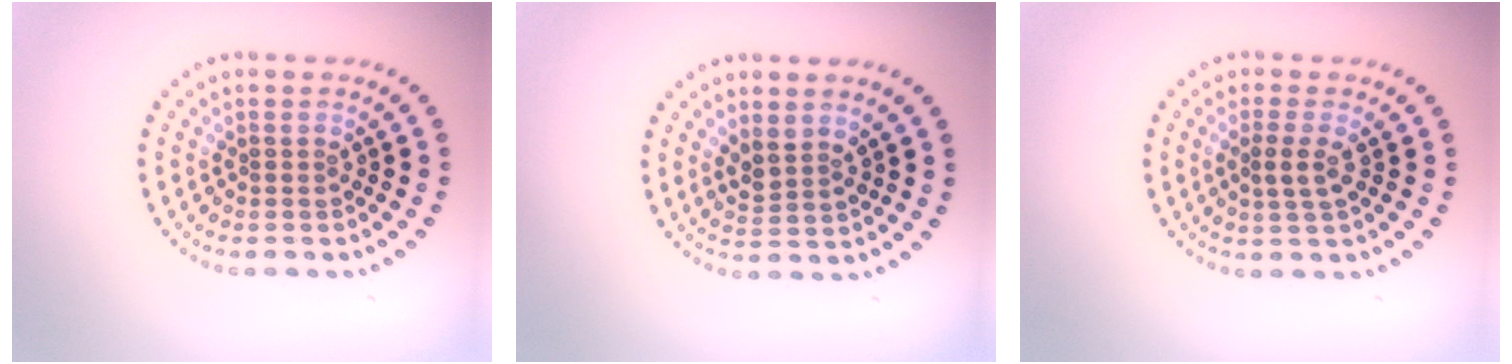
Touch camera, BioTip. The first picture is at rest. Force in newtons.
{"total": 1.9, "press": 1.6, "slide": 1.0}
{"total": 1.9, "press": 1.7, "slide": 0.8}